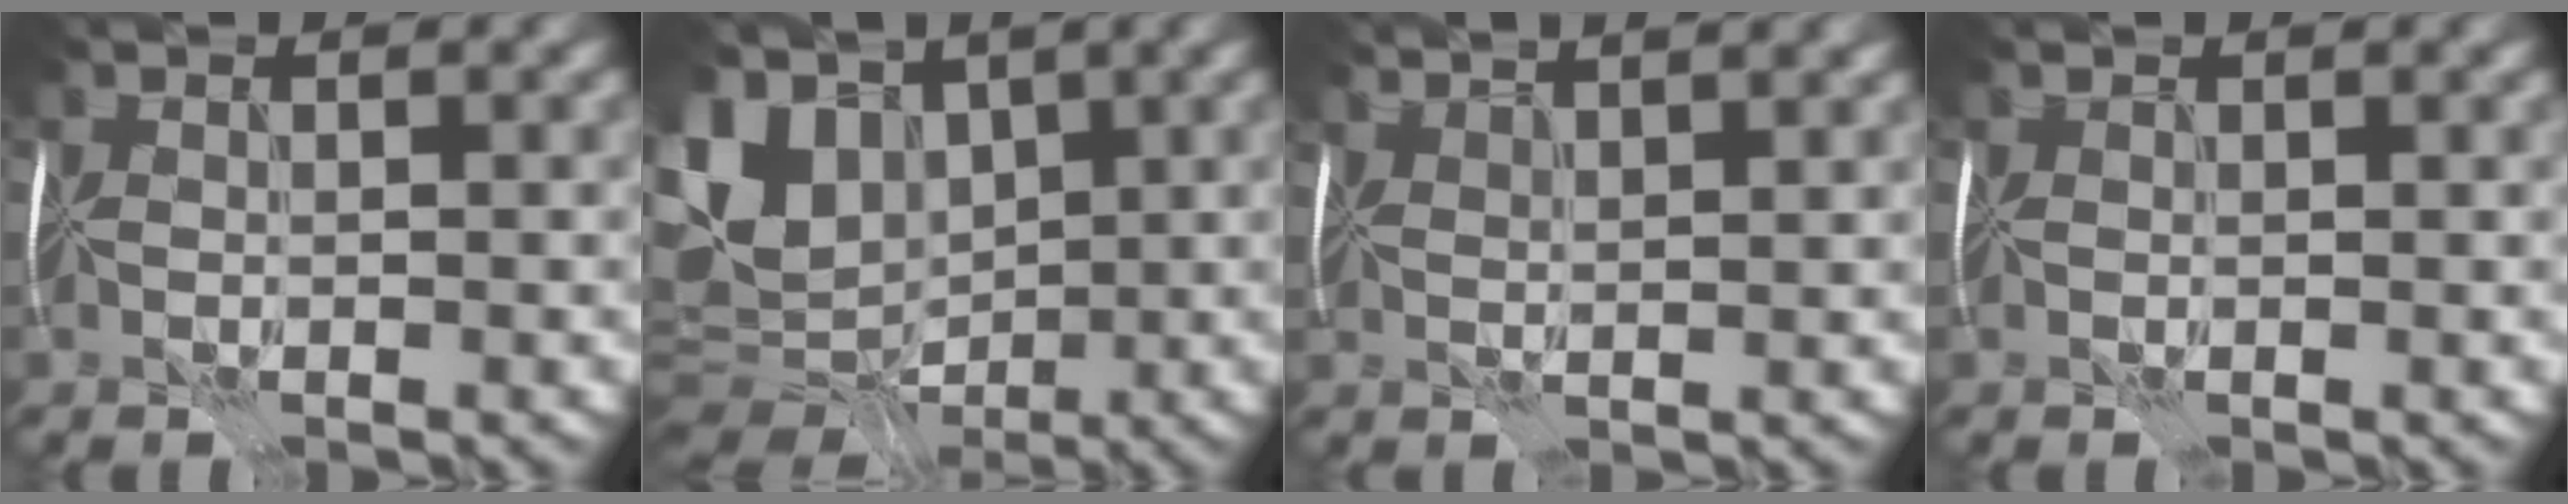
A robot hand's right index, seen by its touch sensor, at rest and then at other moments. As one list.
[{"total": 9.7, "force": [1.6, 7.0, 6.4], "torque": [-0.157, -0.005, 0.030]}, {"total": 5.4, "force": [4.2, 1.5, 3.0], "torque": [-0.029, 0.029, 0.037]}, {"total": 0.6, "force": [0.6, -0.1, 0.1], "torque": [-0.001, -0.001, 0.003]}]